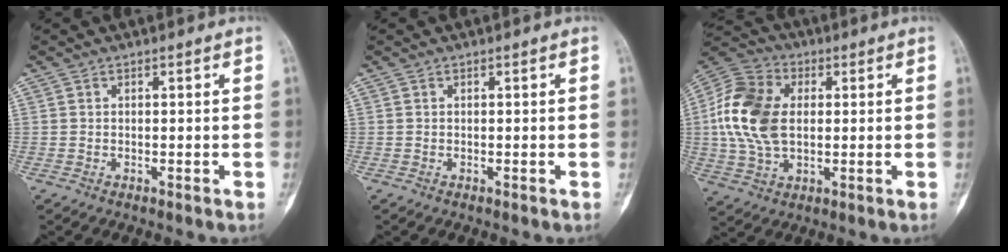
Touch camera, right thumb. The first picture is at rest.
{"total": 0.0}
{"total": 14.6, "force": [1.2, 9.7, 10.9], "torque": [-0.216, 0.015, 0.019]}